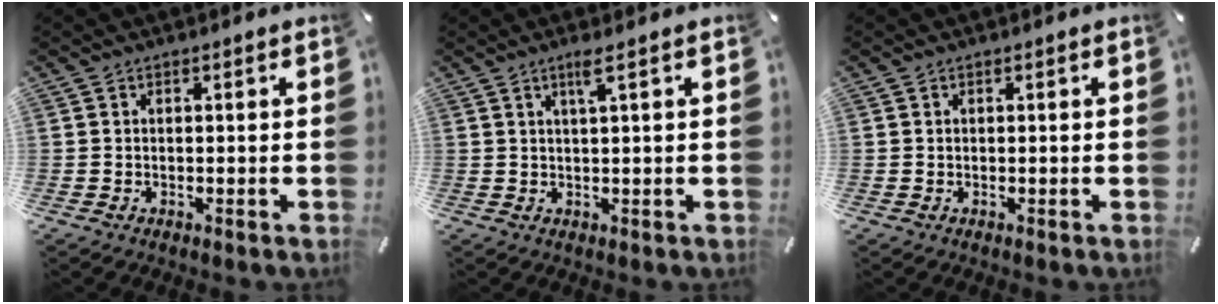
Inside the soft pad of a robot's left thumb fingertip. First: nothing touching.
{"total": 3.4, "force": [1.7, 0.1, 3.0], "torque": [-0.061, 0.000, 0.027]}
{"total": 0.0}